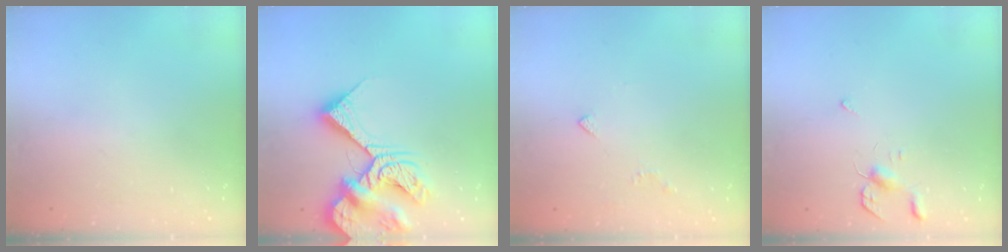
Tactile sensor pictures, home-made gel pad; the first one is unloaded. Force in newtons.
{"total": 14.4, "press": 14.3, "slide": 1.6}
{"total": 2.4, "press": 2.3, "slide": 0.6}
{"total": 3.9, "press": 3.8, "slide": 0.7}